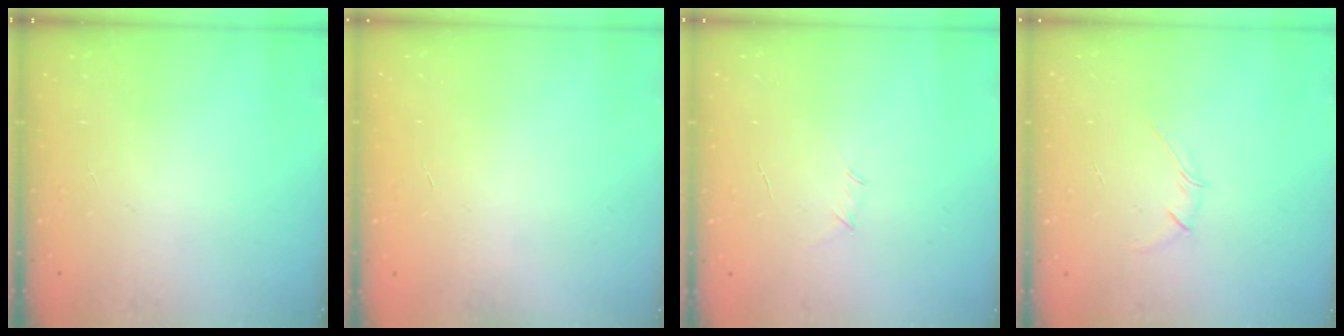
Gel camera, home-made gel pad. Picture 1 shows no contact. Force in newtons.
{"total": 0.5, "press": 0.5, "slide": 0.1}
{"total": 3.5, "press": 3.4, "slide": 0.9}
{"total": 2.7, "press": 2.6, "slide": 0.7}